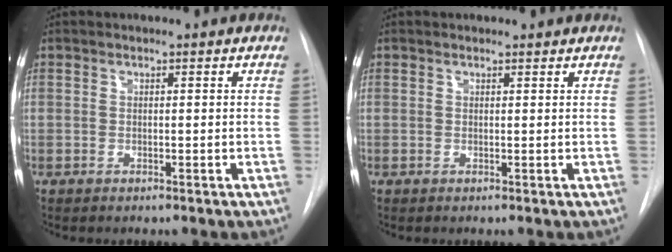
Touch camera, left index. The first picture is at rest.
{"total": 1.3, "force": [1.3, 0.2, -0.1], "torque": [-0.010, 0.005, 0.016]}